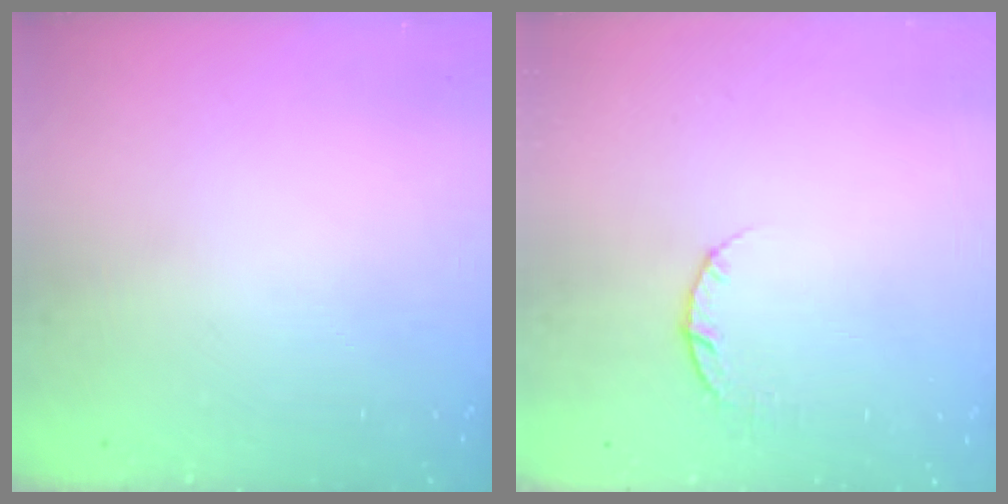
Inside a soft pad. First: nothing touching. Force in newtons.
{"total": 3.7, "press": 3.7, "slide": 0.6}